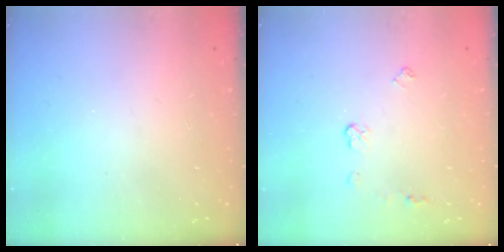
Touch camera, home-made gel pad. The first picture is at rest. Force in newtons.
{"total": 3.8, "press": 3.7, "slide": 0.6}